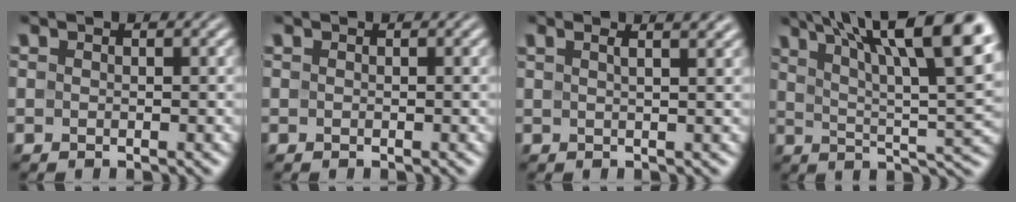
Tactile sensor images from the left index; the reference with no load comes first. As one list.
[{"total": 0.0}, {"total": 4.9, "force": [2.9, 2.1, 3.3], "torque": [-0.016, 0.032, 0.006]}, {"total": 15.4, "force": [8.3, 4.0, 12.3], "torque": [-0.179, 0.016, 0.131]}]